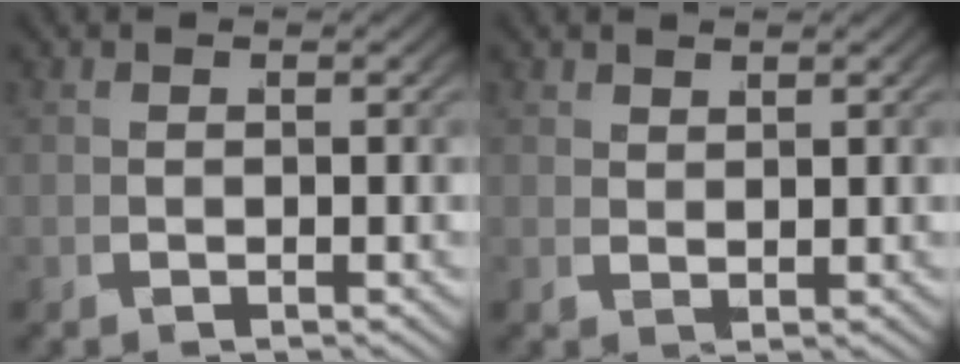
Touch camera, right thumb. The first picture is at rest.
{"total": 1.6, "force": [1.5, -0.6, -0.3], "torque": [0.012, 0.007, 0.031]}